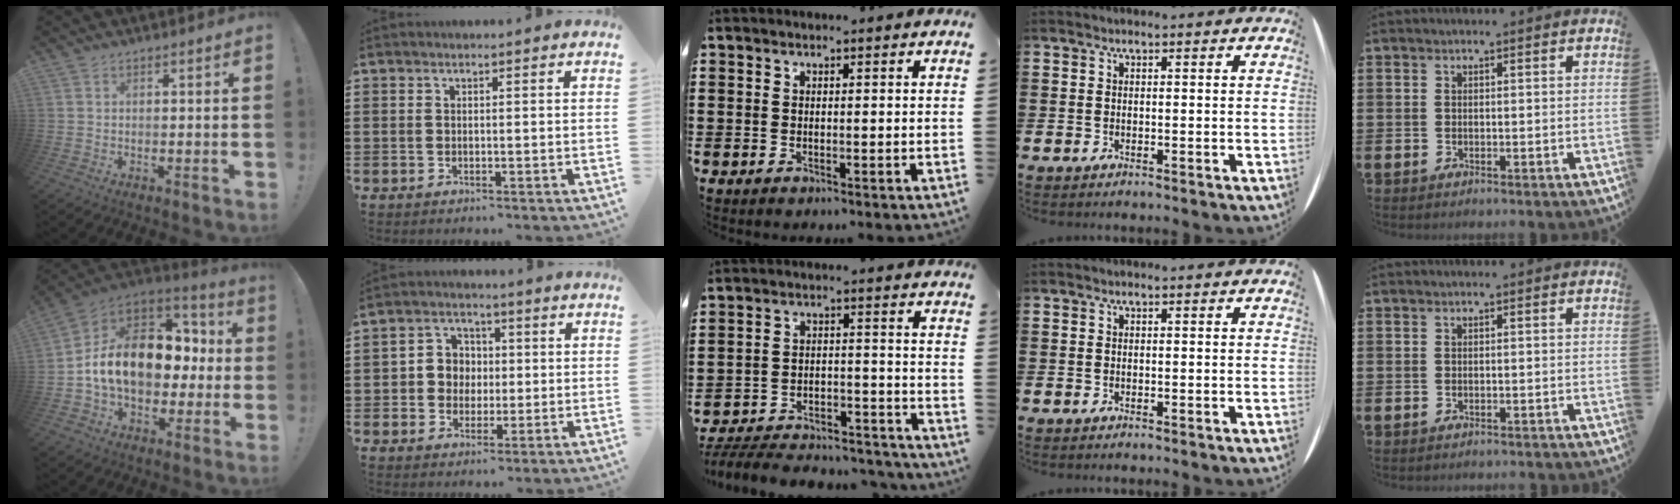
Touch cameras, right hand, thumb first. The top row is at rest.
{"thumb": {"total": 18.4, "force": [1.5, 13.4, 12.5], "torque": [-0.190, 0.006, 0.047]}, "index": {"total": 4.2, "force": [0.0, 4.1, 1.0], "torque": [-0.034, 0.015, -0.001]}, "middle": {"total": 6.1, "force": [-5.9, 1.0, 1.3], "torque": [-0.037, 0.007, -0.122]}}